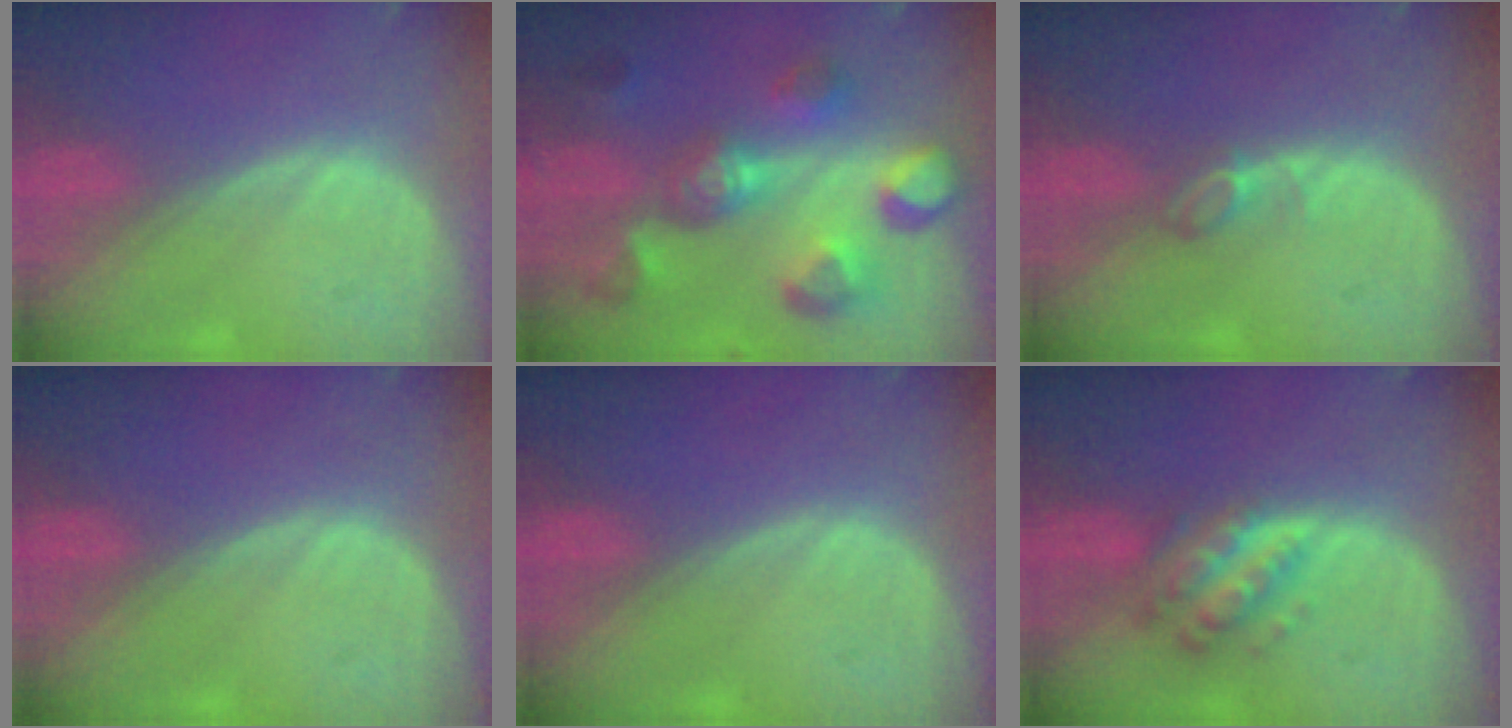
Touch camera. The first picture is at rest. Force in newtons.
{"total": 11.0, "press": 10.0, "slide": 4.6}
{"total": 2.1, "press": 2.1, "slide": 0.4}
{"total": 0.0}
{"total": 0.0}
{"total": 6.1, "press": 6.1, "slide": 0.4}